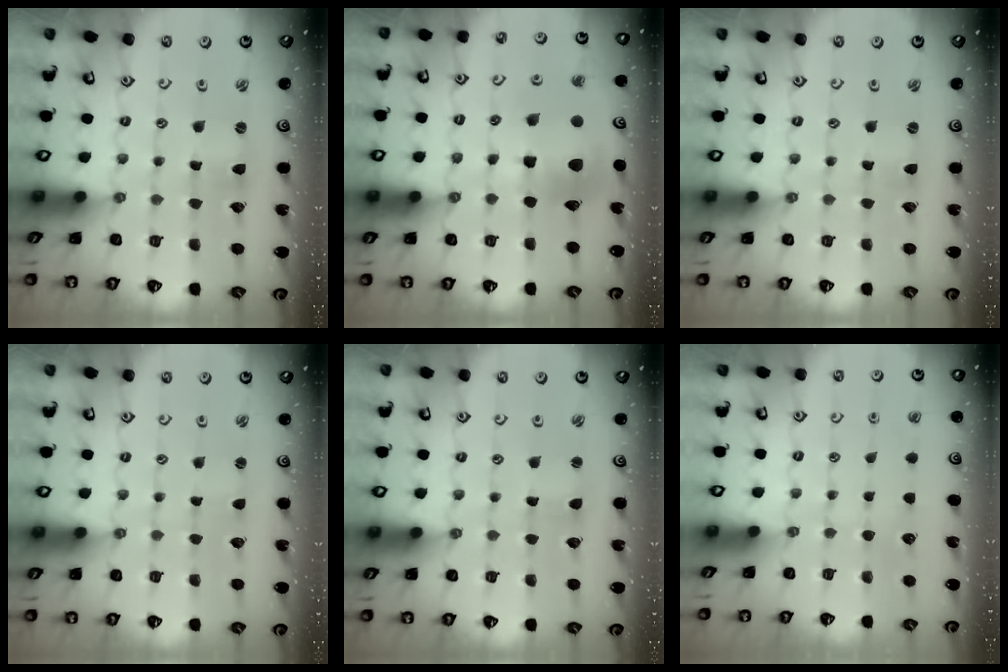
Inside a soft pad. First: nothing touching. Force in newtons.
{"total": 12.6, "press": 12.5, "slide": 1.7}
{"total": 0.0}
{"total": 0.0}
{"total": 1.0, "press": 1.0, "slide": 0.1}
{"total": 0.0}